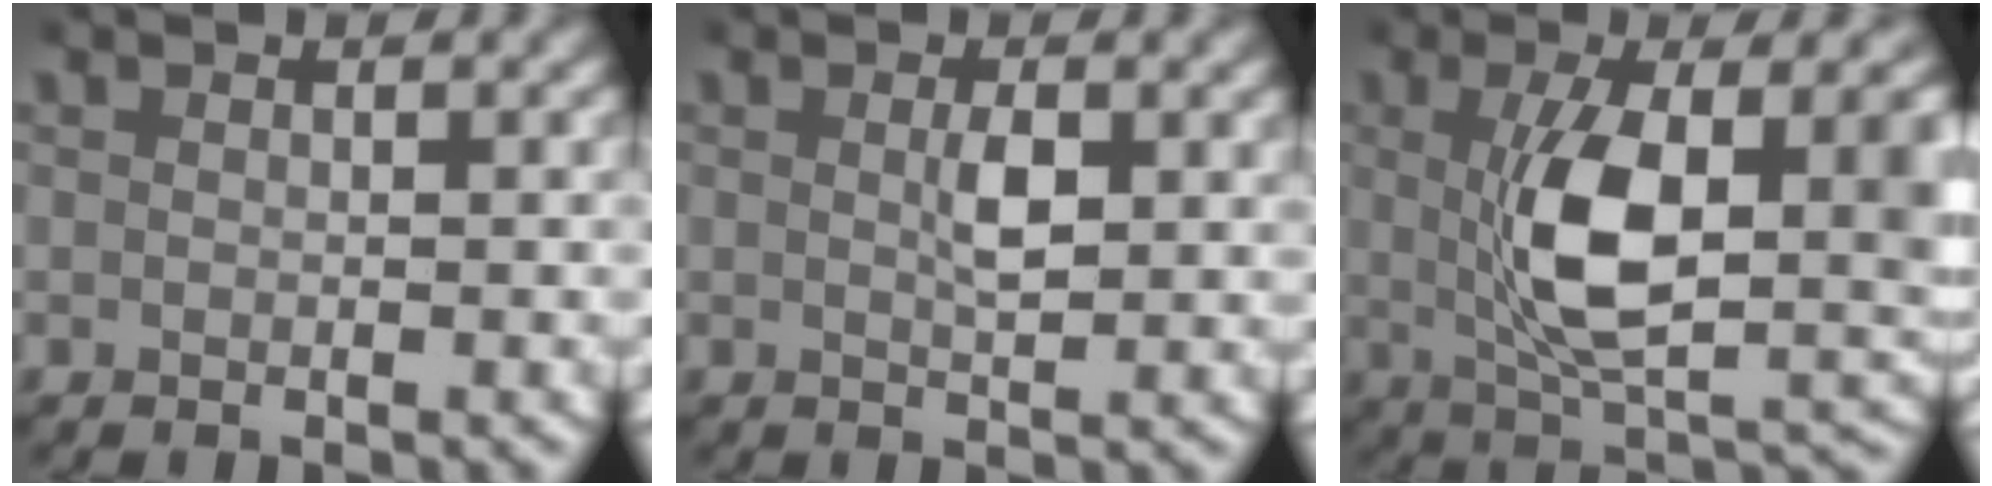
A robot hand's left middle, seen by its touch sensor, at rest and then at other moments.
{"total": 1.9, "force": [0.5, 0.5, 1.8], "torque": [-0.038, -0.007, 0.011]}
{"total": 9.3, "force": [0.3, 3.6, 8.6], "torque": [-0.139, -0.008, 0.010]}